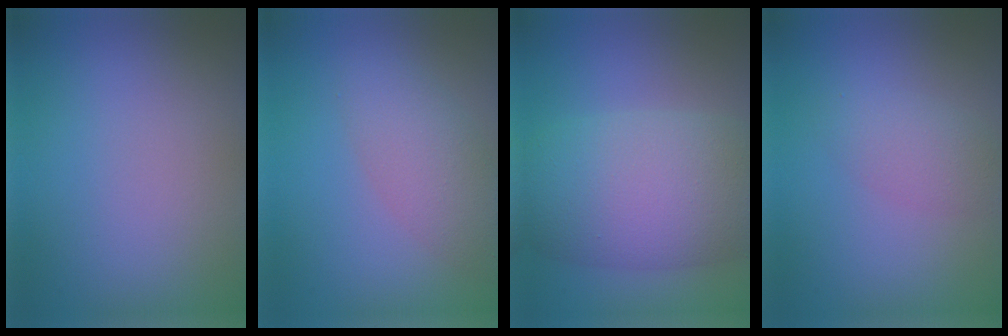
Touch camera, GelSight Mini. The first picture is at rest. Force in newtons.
{"total": 3.4, "press": 3.4, "slide": 0.1}
{"total": 10.1, "press": 10.0, "slide": 0.6}
{"total": 2.3, "press": 2.3, "slide": 0.1}